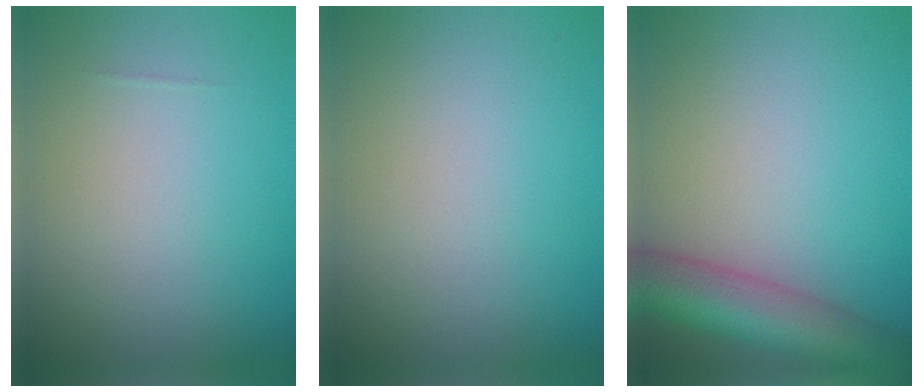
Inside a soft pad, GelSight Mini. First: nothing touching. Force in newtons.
{"total": 0.0}
{"total": 7.6, "press": 7.6, "slide": 0.4}